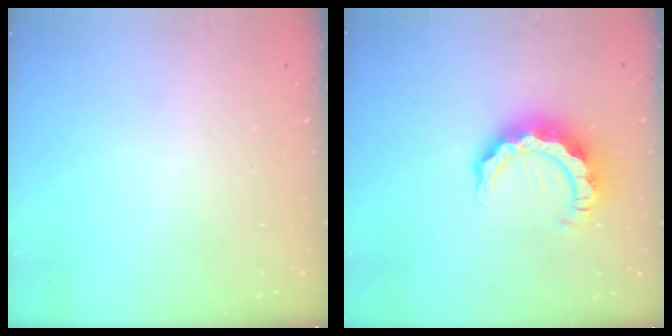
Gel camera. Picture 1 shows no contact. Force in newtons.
{"total": 9.9, "press": 9.8, "slide": 1.1}